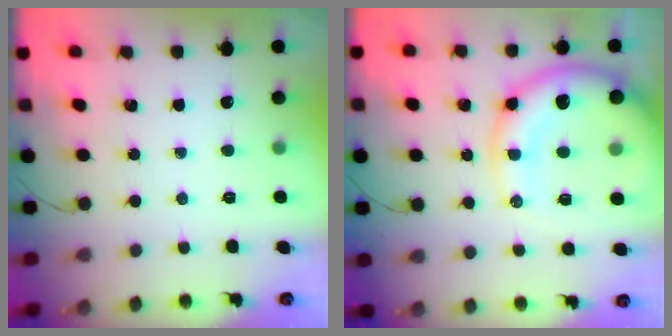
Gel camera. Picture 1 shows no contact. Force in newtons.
{"total": 14.6, "press": 14.1, "slide": 3.7}